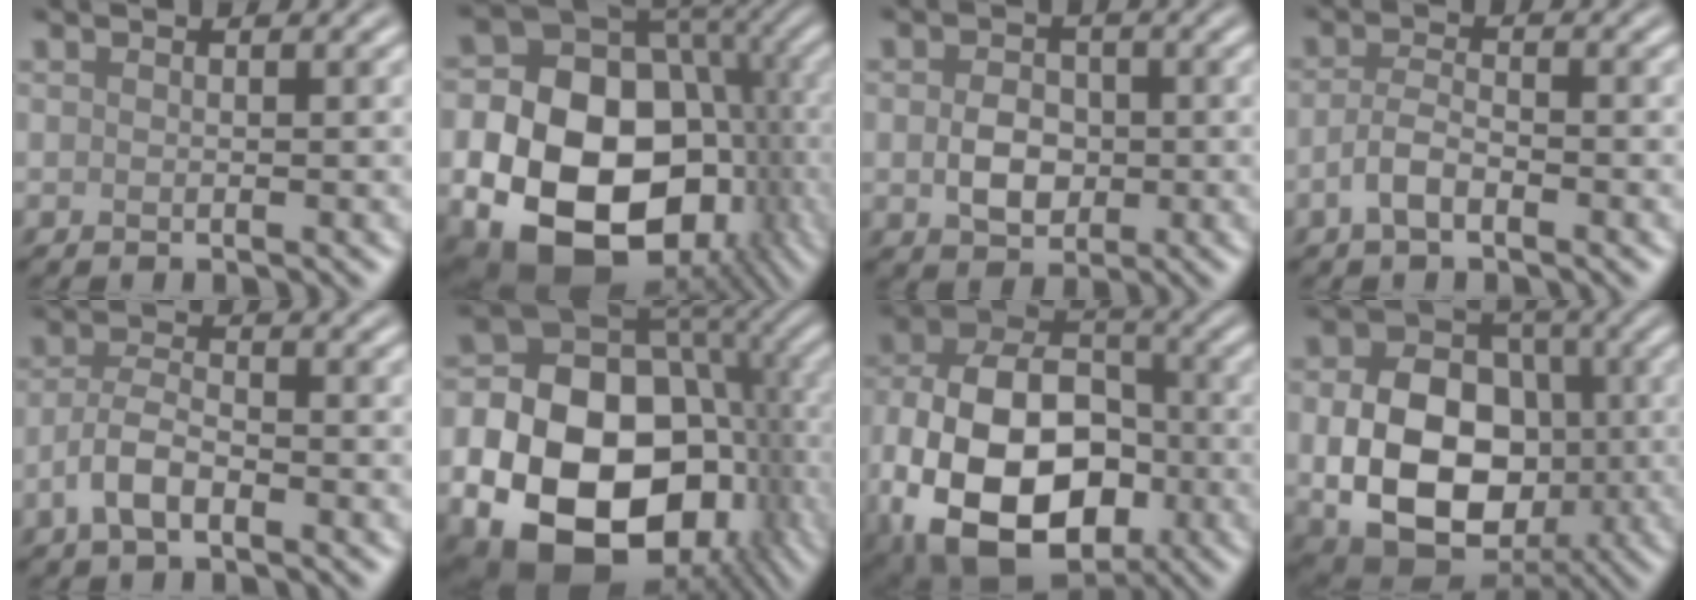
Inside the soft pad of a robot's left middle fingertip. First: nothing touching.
{"total": 19.3, "force": [-4.2, 15.1, 11.3], "torque": [-0.170, -0.042, -0.066]}
{"total": 3.5, "force": [-0.4, 2.6, 2.2], "torque": [-0.042, -0.001, -0.010]}
{"total": 2.5, "force": [-1.2, 1.0, 1.9], "torque": [-0.039, 0.006, -0.031]}
{"total": 3.2, "force": [-1.6, 1.3, 2.5], "torque": [-0.050, 0.006, -0.038]}
{"total": 20.5, "force": [-5.1, 15.7, 12.2], "torque": [-0.198, -0.036, -0.079]}
{"total": 15.3, "force": [-4.8, 9.9, 10.6], "torque": [-0.195, -0.018, -0.090]}
{"total": 11.3, "force": [-1.6, 8.4, 7.4], "torque": [-0.132, -0.011, -0.027]}